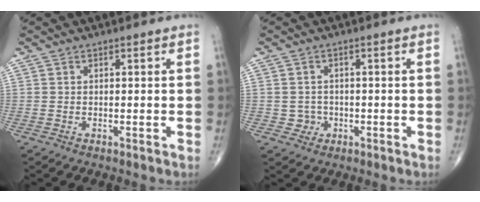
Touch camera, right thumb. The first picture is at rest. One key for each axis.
{"total": 2.6, "fx": -0.7, "fy": 2.5, "fz": 0.2, "tx": 0.013, "ty": 0.009, "tz": -0.010}